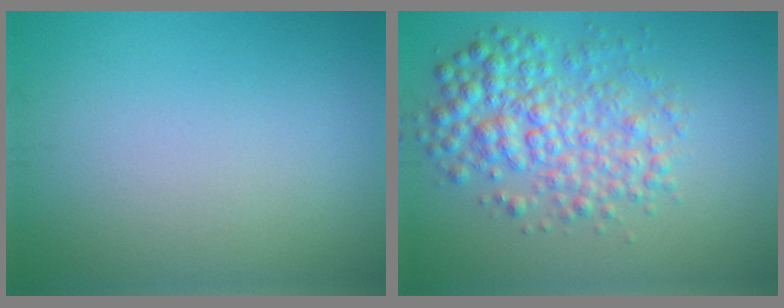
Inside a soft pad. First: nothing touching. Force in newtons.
{"total": 5.5, "press": 5.5, "slide": 0.1}